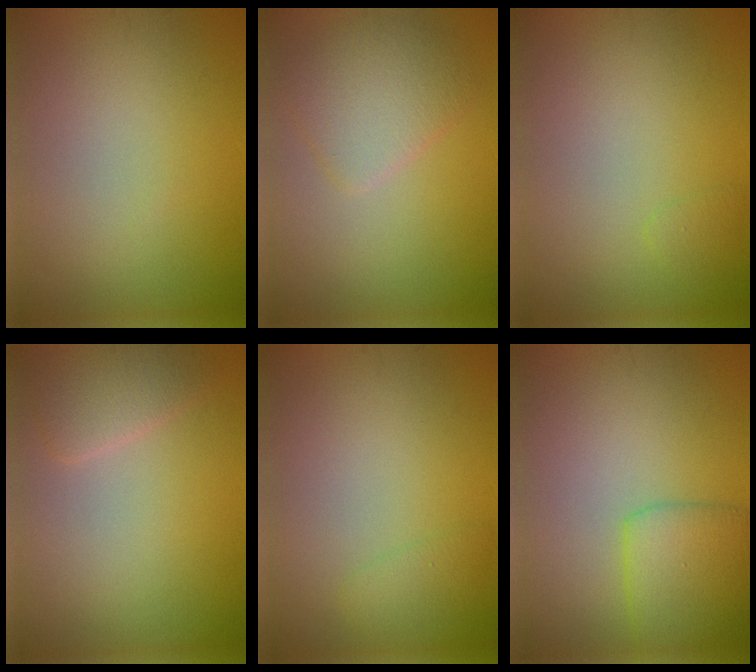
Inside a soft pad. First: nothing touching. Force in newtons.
{"total": 3.7, "press": 3.7, "slide": 0.2}
{"total": 0.8, "press": 0.8, "slide": 0.0}
{"total": 2.2, "press": 2.1, "slide": 0.3}
{"total": 1.3, "press": 1.3, "slide": 0.1}
{"total": 3.8, "press": 3.8, "slide": 0.1}